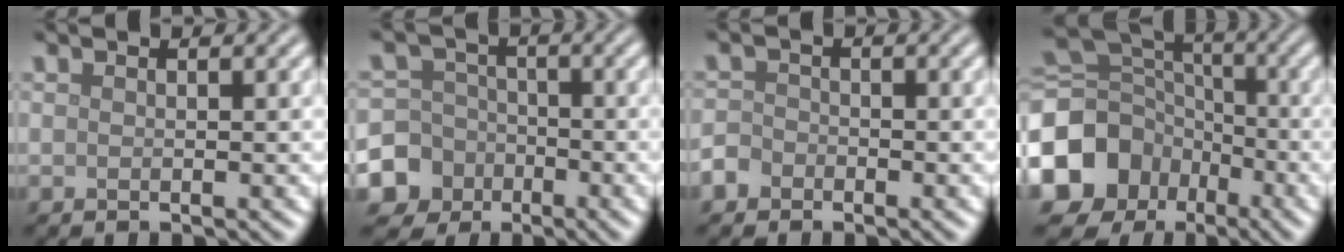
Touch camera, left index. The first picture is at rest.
{"total": 8.0, "force": [-3.3, 7.2, 0.9], "torque": [-0.018, -0.012, -0.085]}
{"total": 1.9, "force": [-1.2, 1.4, 0.4], "torque": [0.000, 0.004, -0.030]}
{"total": 13.9, "force": [-6.3, 11.4, 5.0], "torque": [-0.147, -0.023, -0.123]}